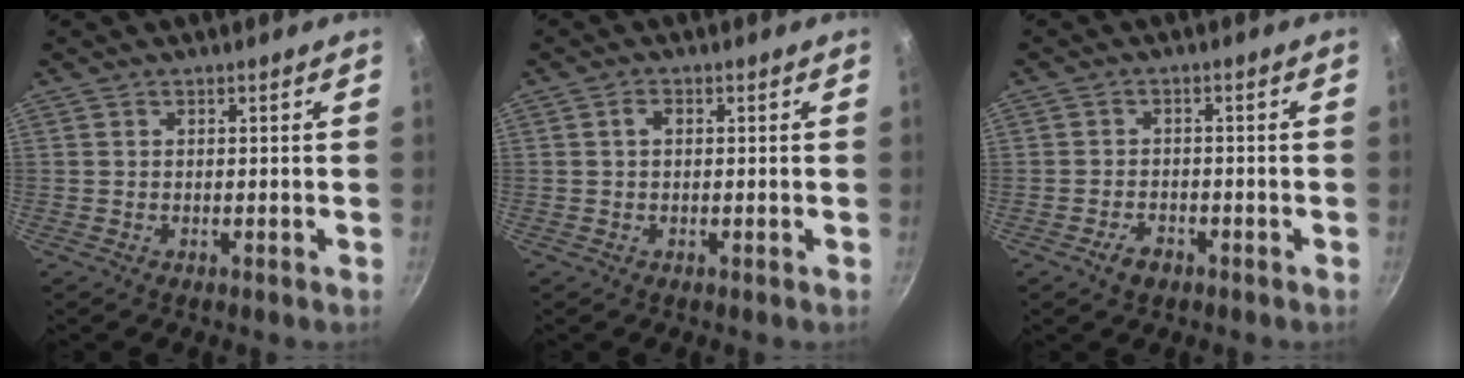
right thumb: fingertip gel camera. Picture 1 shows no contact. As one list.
[{"total": 1.3, "force": [0.1, 0.9, 0.9], "torque": [-0.017, 0.005, 0.001]}, {"total": 3.2, "force": [-2.0, 2.0, 1.6], "torque": [-0.022, 0.018, -0.034]}]